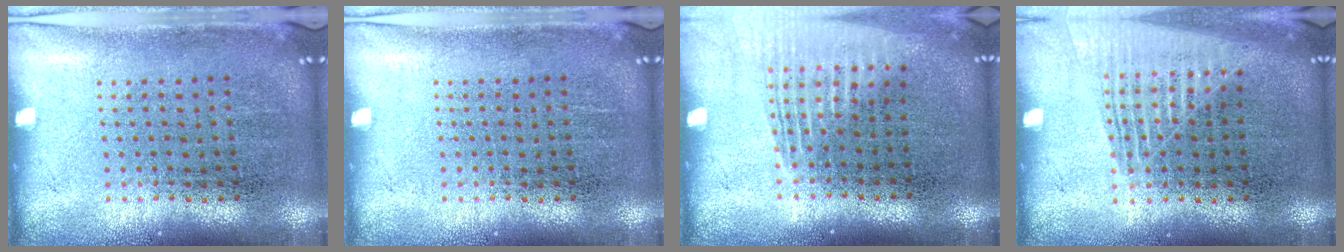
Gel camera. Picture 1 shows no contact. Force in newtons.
{"total": 0.0}
{"total": 1.2, "press": 1.1, "slide": 0.4}
{"total": 1.3, "press": 1.3, "slide": 0.4}